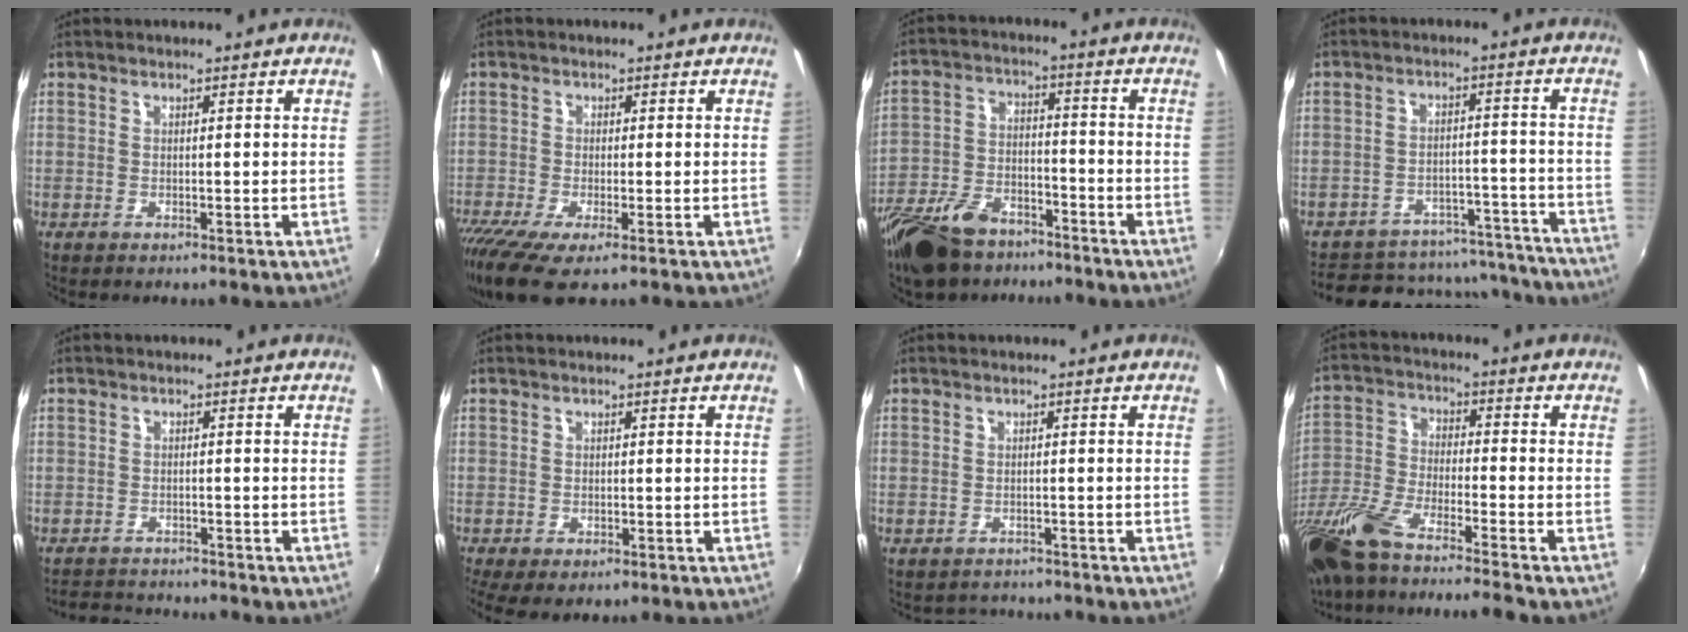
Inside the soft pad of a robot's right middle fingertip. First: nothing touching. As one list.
[{"total": 8.0, "force": [-4.7, 1.7, 6.2], "torque": [-0.141, -0.039, -0.088]}, {"total": 15.5, "force": [-11.4, 7.3, 7.4], "torque": [-0.172, -0.013, -0.205]}, {"total": 21.2, "force": [-18.2, 8.7, 6.6], "torque": [-0.135, 0.046, -0.207]}, {"total": 4.6, "force": [-4.4, 1.4, 0.2], "torque": [-0.021, 0.011, -0.076]}, {"total": 6.0, "force": [-3.6, 2.8, 4.0], "torque": [-0.088, -0.028, -0.054]}, {"total": 2.8, "force": [-2.5, 1.2, -0.2], "torque": [-0.005, 0.004, -0.038]}, {"total": 18.6, "force": [-15.1, 0.8, 10.7], "torque": [-0.217, -0.059, -0.282]}]